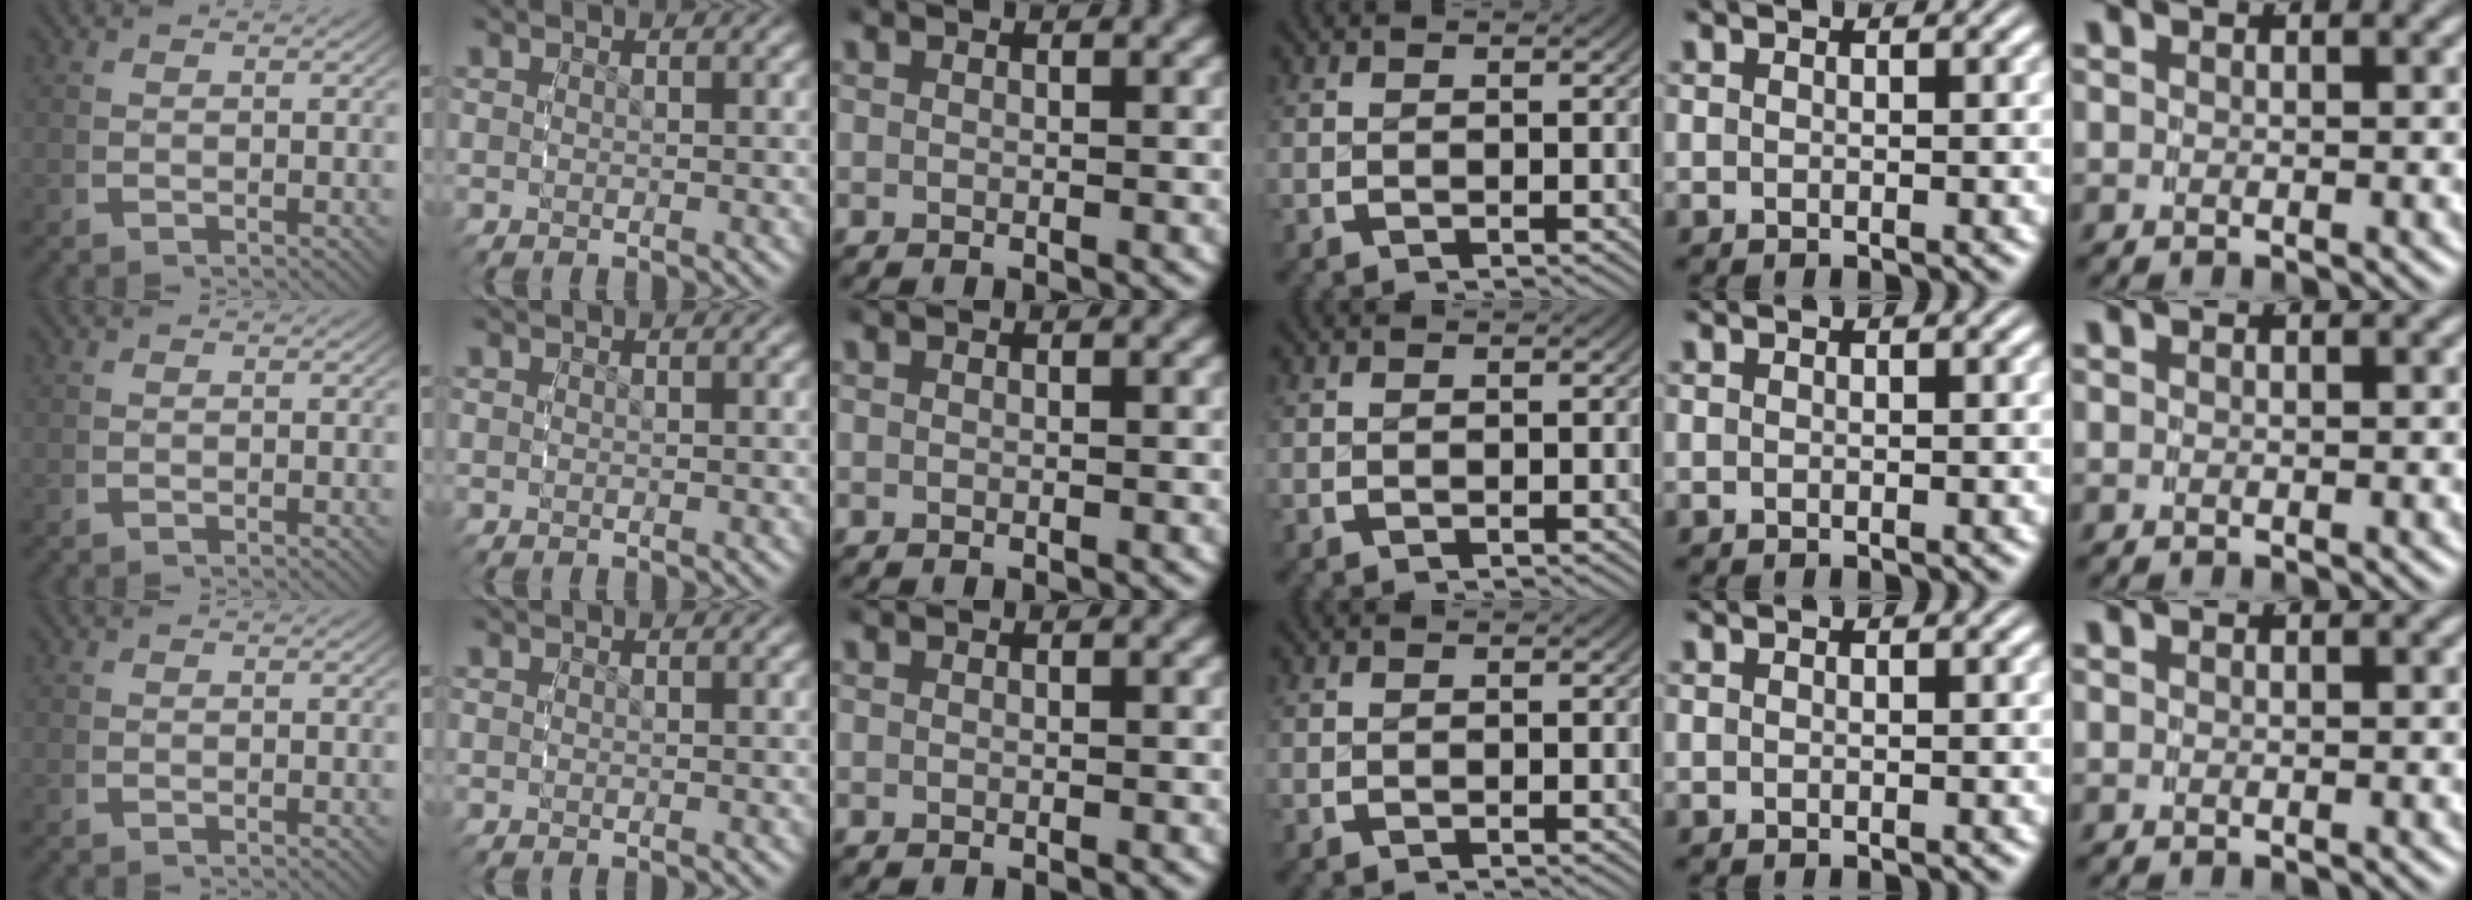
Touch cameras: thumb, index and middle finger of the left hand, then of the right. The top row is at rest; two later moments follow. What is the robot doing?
{"motion": "reach", "object": "shoes"}